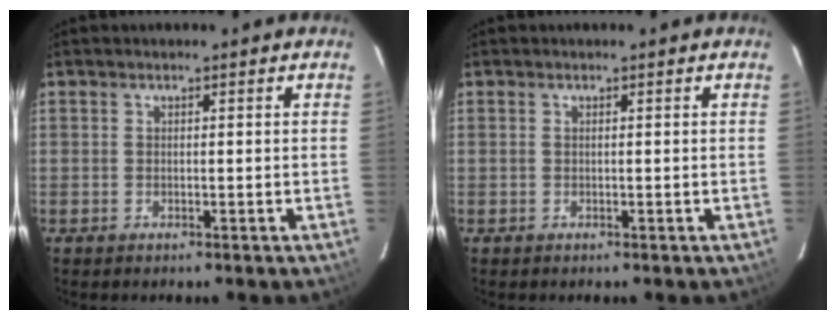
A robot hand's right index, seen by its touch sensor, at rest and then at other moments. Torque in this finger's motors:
{"motor_torque": [-1.57, 0.57, -0.04, 0.00]}